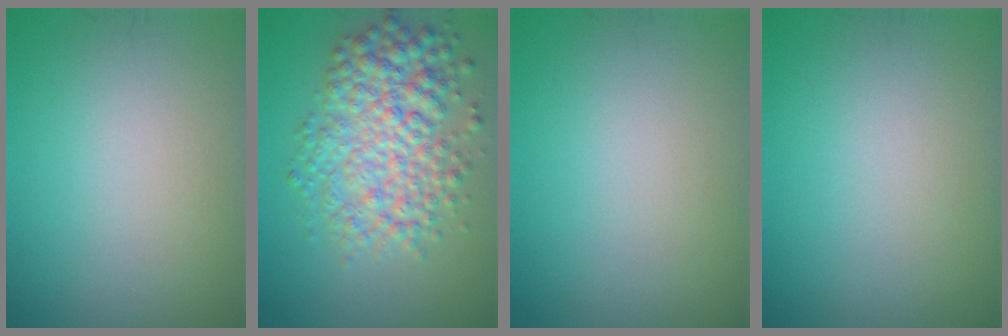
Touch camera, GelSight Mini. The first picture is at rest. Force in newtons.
{"total": 6.9, "press": 6.9, "slide": 0.1}
{"total": 0.0}
{"total": 0.0}